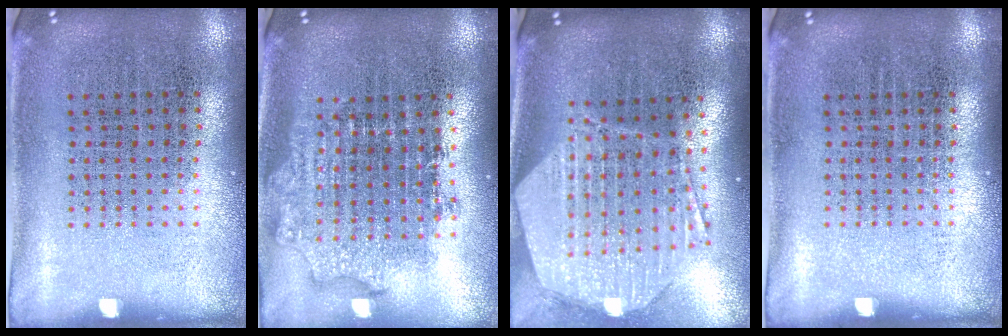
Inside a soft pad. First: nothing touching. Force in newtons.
{"total": 1.8, "press": 1.4, "slide": 1.1}
{"total": 3.0, "press": 2.4, "slide": 1.9}
{"total": 0.0}